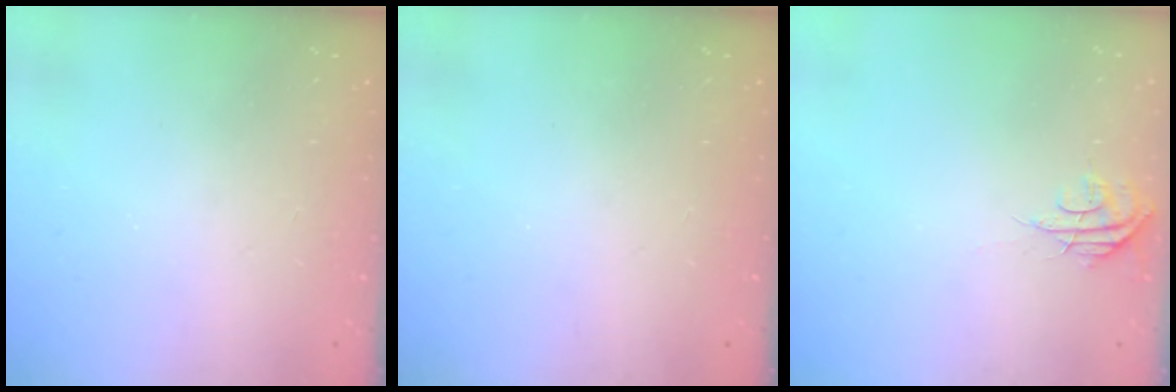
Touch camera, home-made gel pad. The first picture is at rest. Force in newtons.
{"total": 0.0}
{"total": 5.5, "press": 5.4, "slide": 0.6}